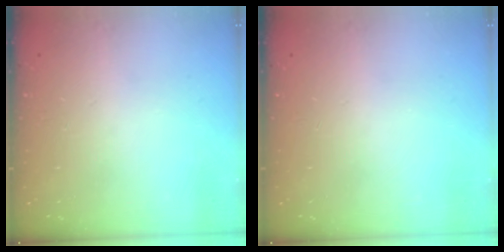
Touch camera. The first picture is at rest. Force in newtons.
{"total": 0.0}